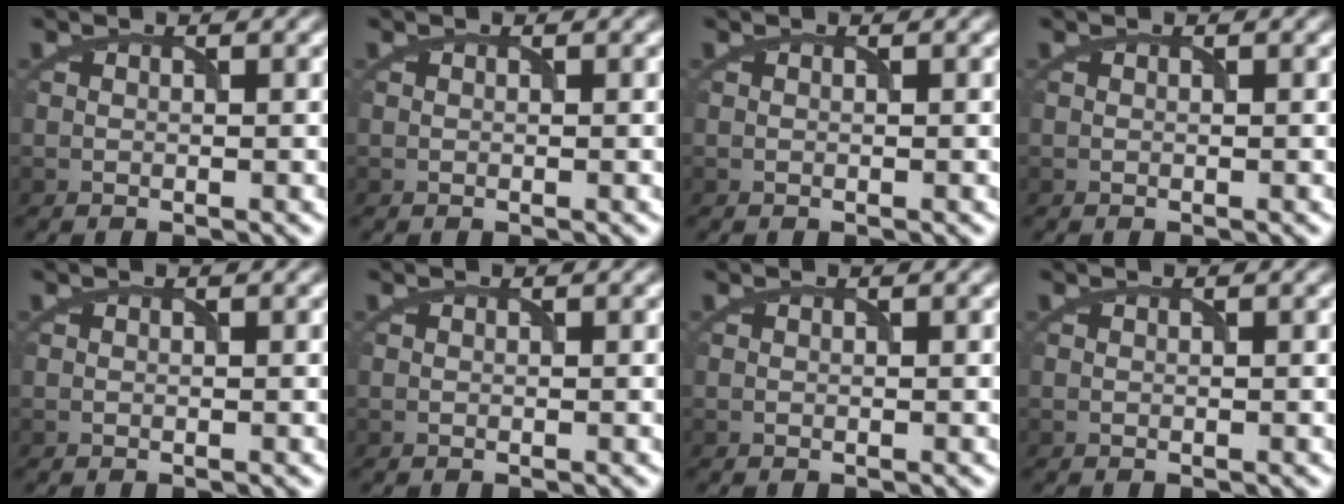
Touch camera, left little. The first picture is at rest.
{"total": 0.0}
{"total": 0.0}
{"total": 0.0}
{"total": 0.0}
{"total": 0.0}
{"total": 0.0}
{"total": 0.0}